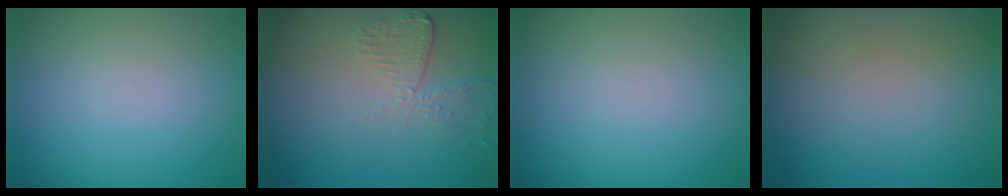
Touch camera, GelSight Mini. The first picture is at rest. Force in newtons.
{"total": 2.7, "press": 2.4, "slide": 1.2}
{"total": 0.0}
{"total": 0.0}